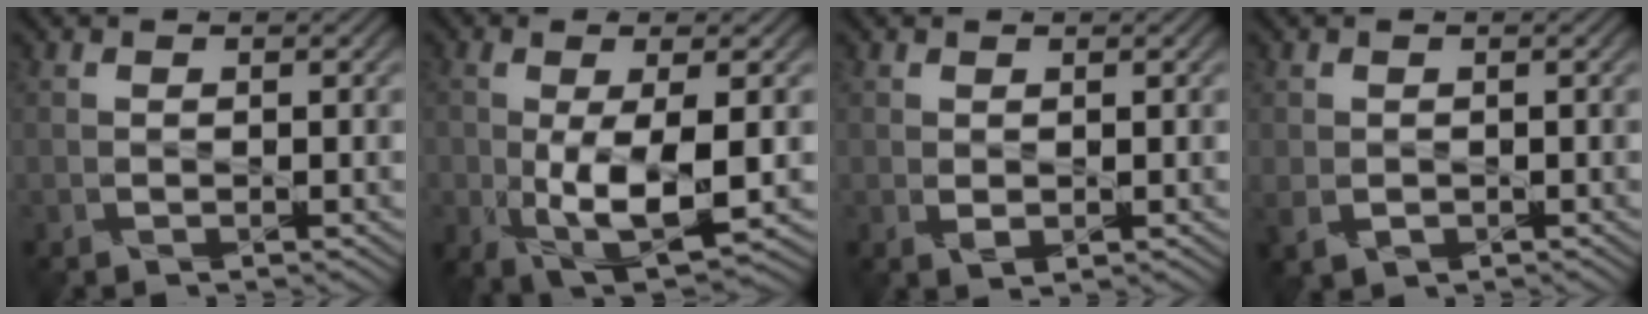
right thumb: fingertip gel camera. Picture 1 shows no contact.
{"total": 9.1, "force": [-1.3, 3.7, 8.2], "torque": [-0.171, -0.018, -0.014]}
{"total": 1.0, "force": [0.2, 0.6, 0.8], "torque": [-0.019, -0.004, 0.008]}
{"total": 2.0, "force": [-0.5, 1.6, 1.1], "torque": [-0.032, -0.012, -0.008]}